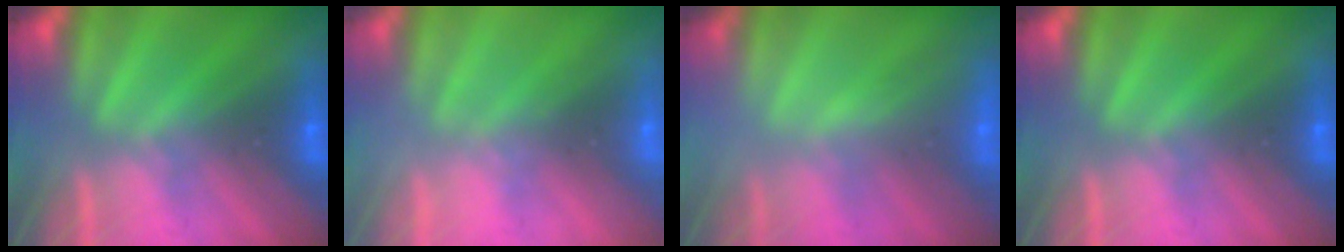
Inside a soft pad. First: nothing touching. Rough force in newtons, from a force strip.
{"total": 2.3}
{"total": 2.2}
{"total": 0.0}